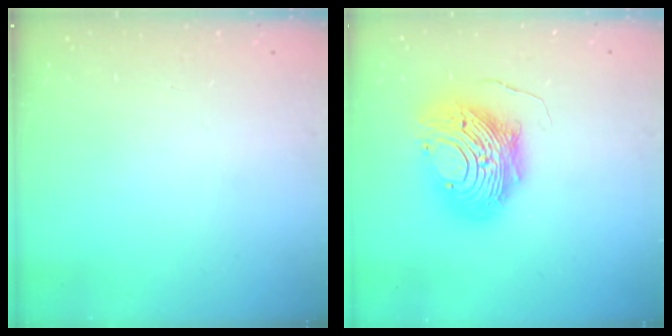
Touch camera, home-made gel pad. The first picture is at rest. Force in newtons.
{"total": 15.7, "press": 15.6, "slide": 1.5}